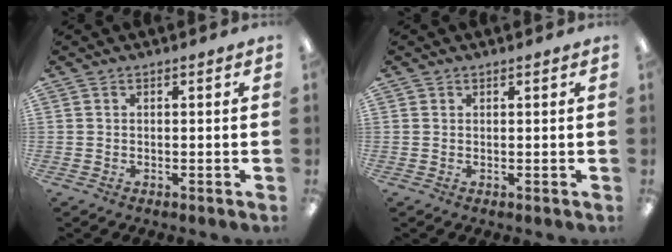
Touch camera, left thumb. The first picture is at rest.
{"total": 0.5, "force": [0.4, 0.2, -0.1], "torque": [0.002, 0.000, 0.009]}